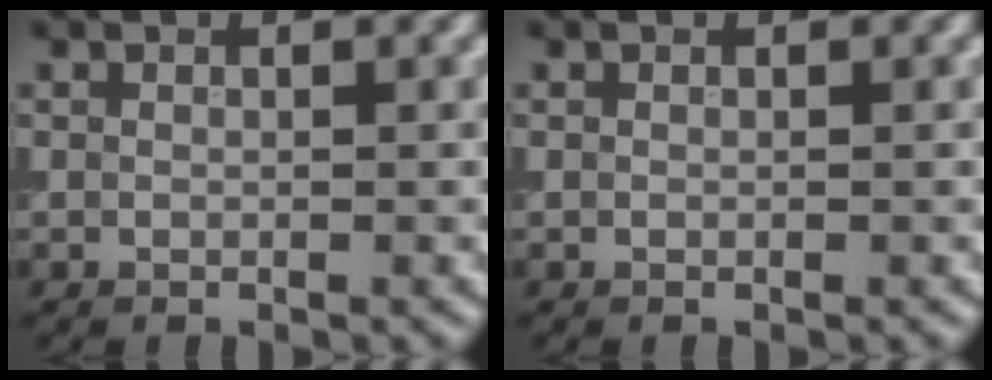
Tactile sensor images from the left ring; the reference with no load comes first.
{"total": 0.0}